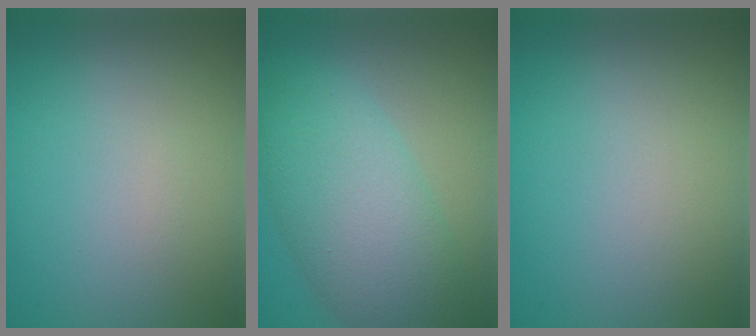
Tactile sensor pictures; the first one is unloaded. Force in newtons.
{"total": 8.1, "press": 8.1, "slide": 0.3}
{"total": 0.0}